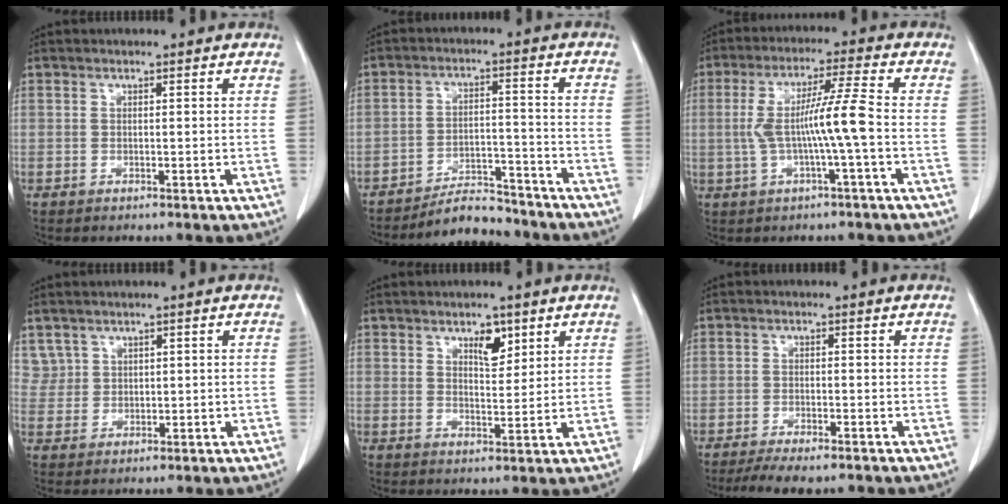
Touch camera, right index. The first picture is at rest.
{"total": 7.6, "force": [-7.2, 1.8, 1.2], "torque": [-0.017, 0.012, -0.118]}
{"total": 8.5, "force": [-1.0, -0.7, 8.4], "torque": [-0.167, 0.016, -0.017]}
{"total": 3.0, "force": [1.7, 2.4, -0.2], "torque": [0.015, 0.008, 0.033]}
{"total": 3.9, "force": [2.4, 1.8, 2.6], "torque": [-0.039, -0.004, 0.041]}
{"total": 6.2, "force": [-5.0, 1.2, 3.5], "torque": [-0.050, -0.010, -0.076]}